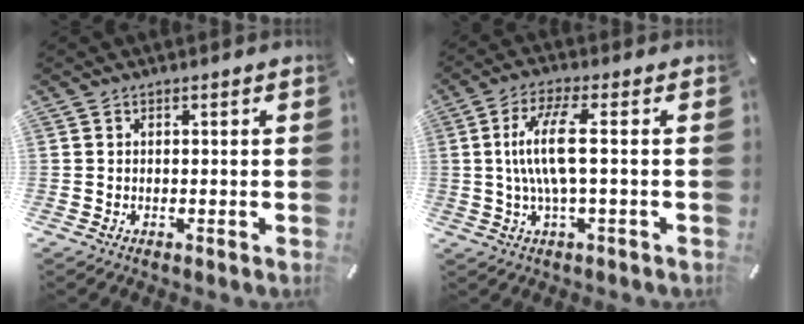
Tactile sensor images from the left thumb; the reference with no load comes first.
{"total": 10.3, "force": [0.4, 2.3, 10.0], "torque": [-0.216, -0.010, -0.004]}